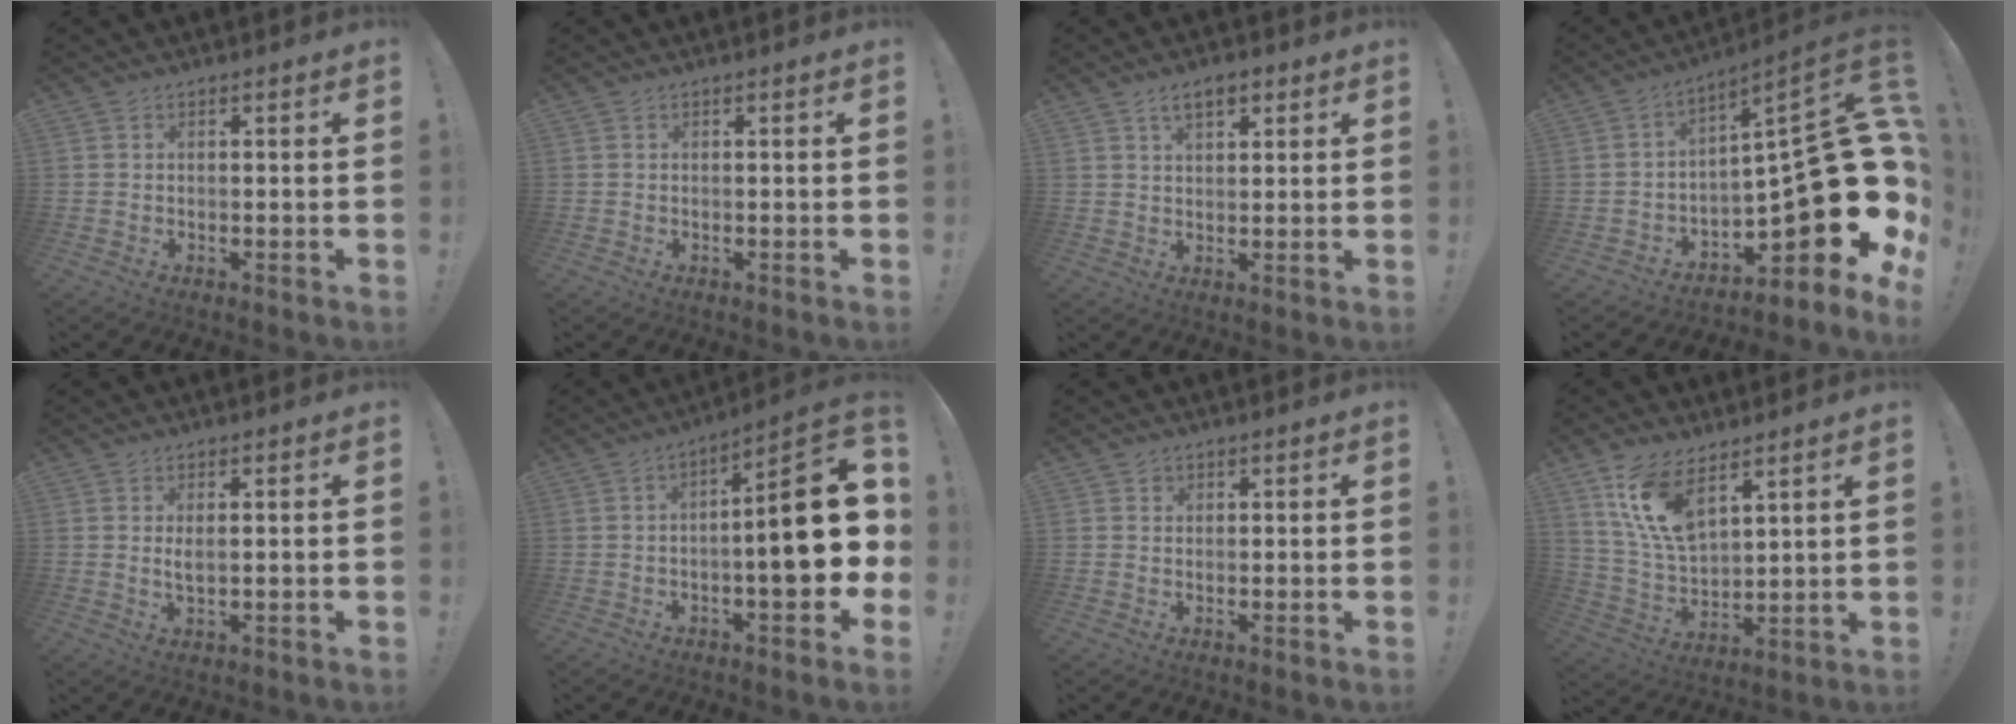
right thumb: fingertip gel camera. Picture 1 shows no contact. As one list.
[{"total": 0.0}, {"total": 5.7, "force": [3.0, 3.2, 3.7], "torque": [-0.054, -0.003, 0.053]}, {"total": 20.7, "force": [-4.0, 7.1, 19.0], "torque": [-0.248, -0.009, -0.050]}, {"total": 2.8, "force": [0.7, 0.9, 2.6], "torque": [-0.035, -0.007, 0.010]}, {"total": 19.2, "force": [-1.3, 5.7, 18.3], "torque": [-0.236, 0.007, -0.020]}, {"total": 1.3, "force": [0.8, 1.0, 0.1], "torque": [0.001, -0.002, 0.014]}, {"total": 13.6, "force": [8.8, 6.2, 8.4], "torque": [-0.179, -0.047, 0.164]}]